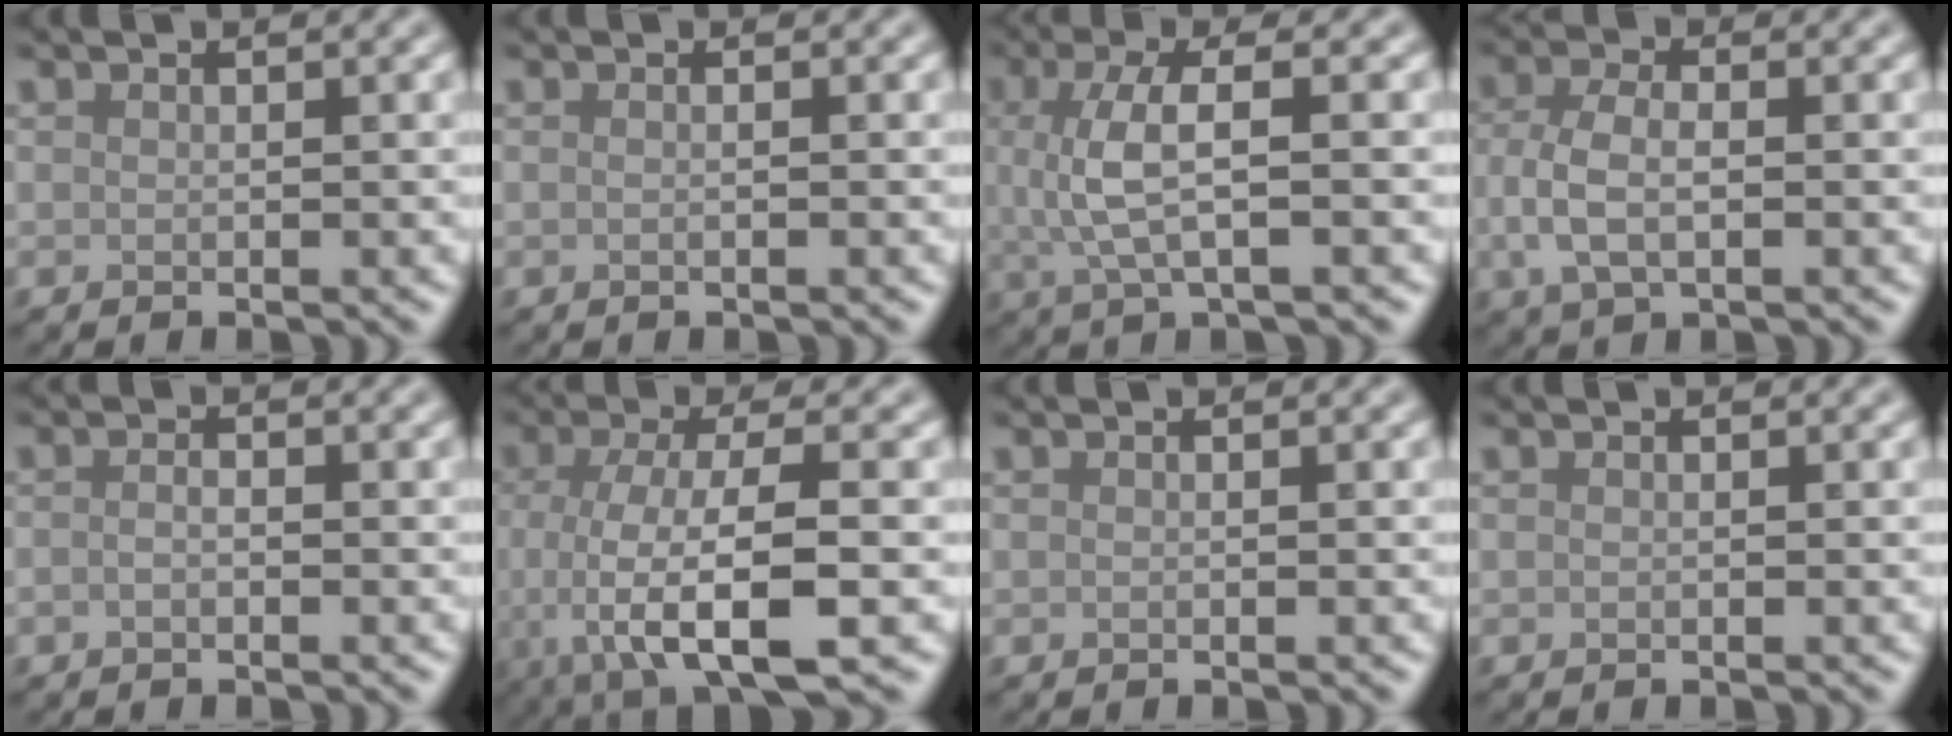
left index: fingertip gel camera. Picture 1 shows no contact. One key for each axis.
{"total": 1.0, "fx": 0.1, "fy": 0.5, "fz": 0.9, "tx": -0.004, "ty": -0.010, "tz": -0.006}
{"total": 4.6, "fx": 0.5, "fy": 1.2, "fz": 4.4, "tx": -0.097, "ty": 0.005, "tz": 0.010}
{"total": 4.0, "fx": -0.4, "fy": 2.2, "fz": 3.3, "tx": -0.078, "ty": 0.000, "tz": -0.010}
{"total": 1.0, "fx": -0.3, "fy": 0.4, "fz": 0.8, "tx": -0.019, "ty": 0.000, "tz": -0.009}
{"total": 8.2, "fx": -1.6, "fy": 2.6, "fz": 7.6, "tx": -0.139, "ty": -0.013, "tz": -0.027}
{"total": 0.0}
{"total": 0.0}